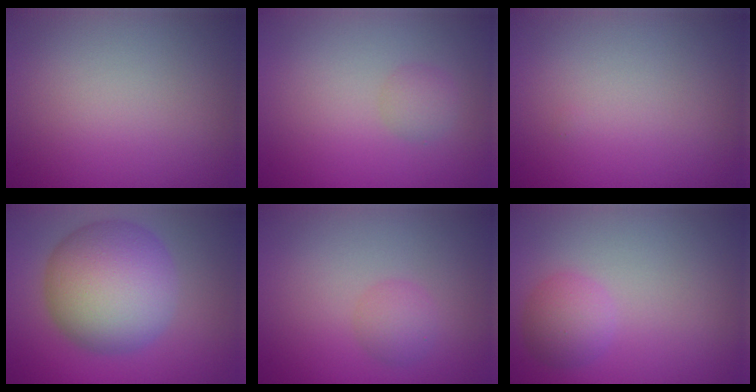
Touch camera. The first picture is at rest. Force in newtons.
{"total": 1.3, "press": 1.3, "slide": 0.0}
{"total": 0.0}
{"total": 10.4, "press": 10.4, "slide": 0.3}
{"total": 1.7, "press": 1.7, "slide": 0.1}
{"total": 2.3, "press": 2.3, "slide": 0.1}